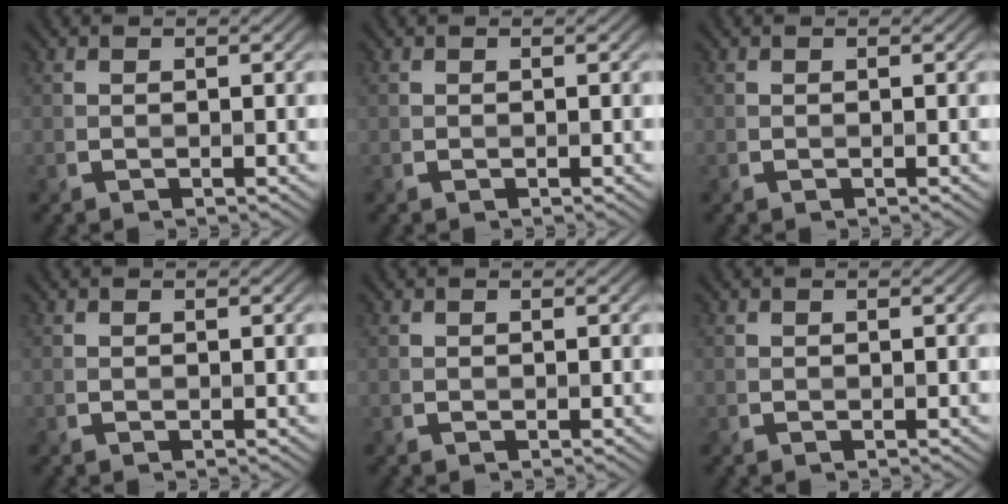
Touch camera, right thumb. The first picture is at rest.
{"total": 0.0}
{"total": 0.0}
{"total": 0.0}
{"total": 0.0}
{"total": 0.0}